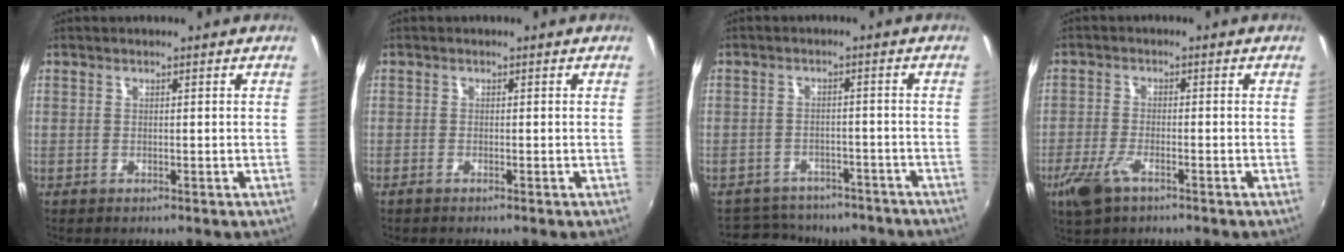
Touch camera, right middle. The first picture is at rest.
{"total": 0.8, "force": [-0.7, 0.0, 0.4], "torque": [-0.008, -0.003, -0.016]}
{"total": 14.3, "force": [-12.2, 6.0, 4.6], "torque": [-0.102, 0.006, -0.157]}
{"total": 6.1, "force": [-3.7, 2.2, 4.3], "torque": [-0.109, -0.013, -0.072]}